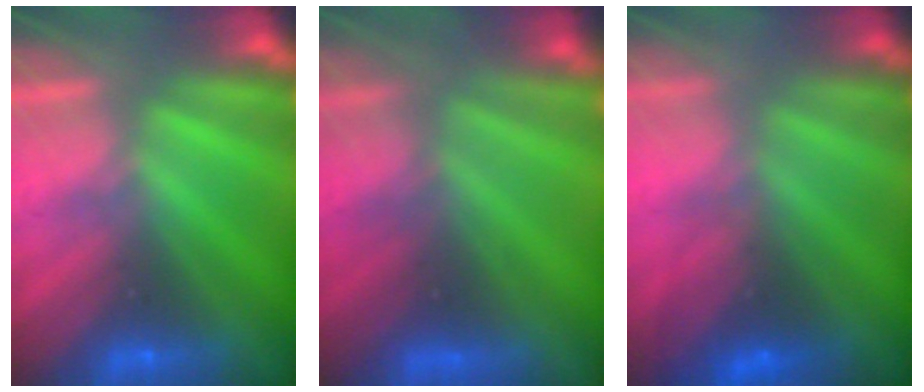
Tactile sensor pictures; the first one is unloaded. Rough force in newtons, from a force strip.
{"total": 7.6}
{"total": 2.8}